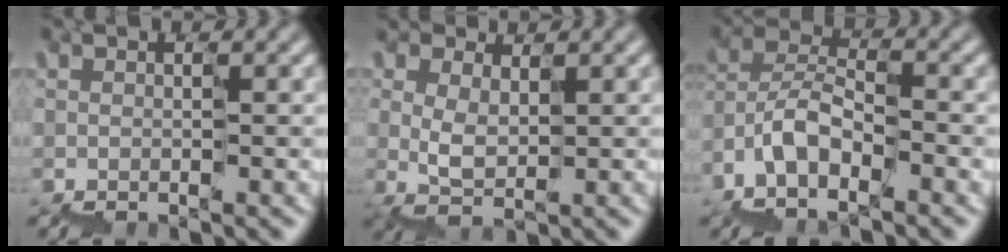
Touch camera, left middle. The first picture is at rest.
{"total": 1.4, "force": [1.1, 0.6, 0.6], "torque": [-0.023, 0.008, 0.031]}
{"total": 5.0, "force": [-3.4, 2.5, 2.7], "torque": [-0.047, 0.023, -0.059]}